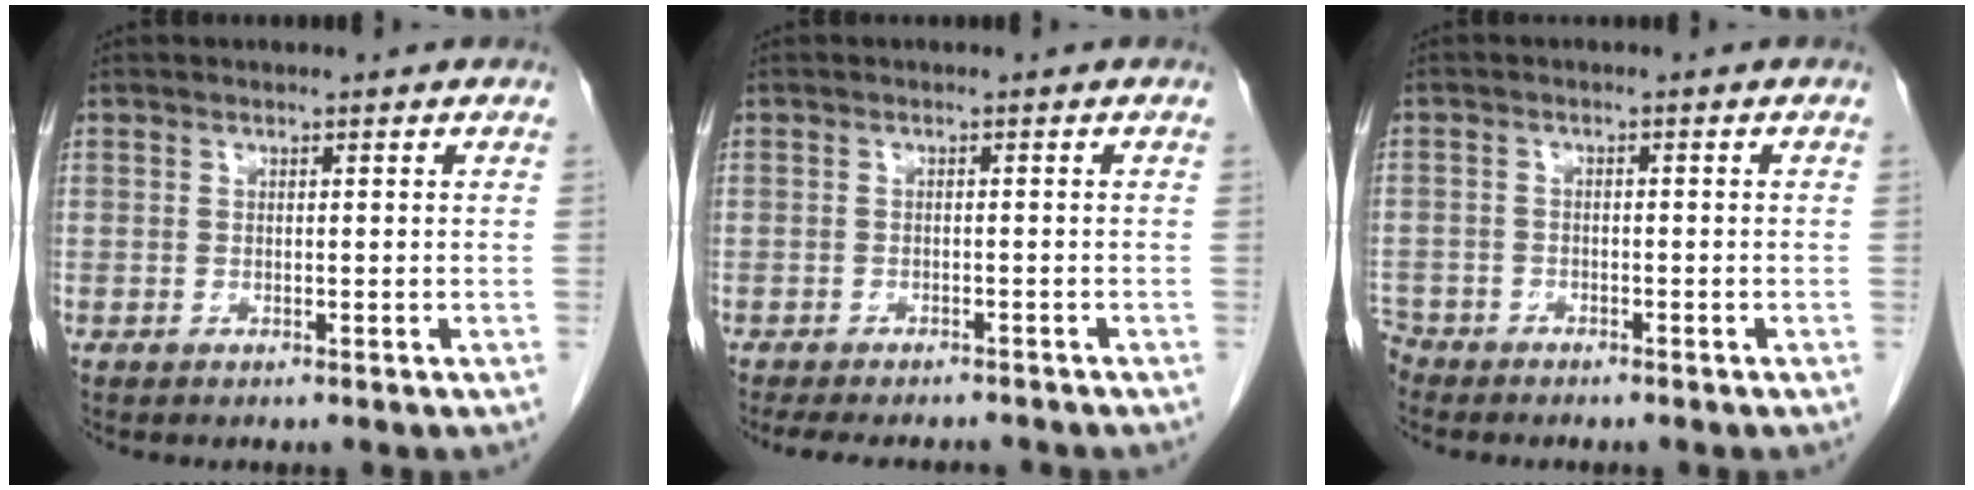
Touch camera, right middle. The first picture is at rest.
{"total": 8.8, "force": [-7.9, 2.3, 3.1], "torque": [-0.046, -0.007, -0.103]}
{"total": 4.2, "force": [-3.8, 1.8, 0.4], "torque": [-0.008, -0.003, -0.071]}